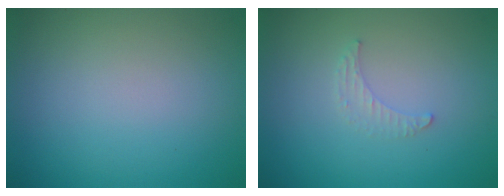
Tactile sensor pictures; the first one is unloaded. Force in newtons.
{"total": 1.1, "press": 1.1, "slide": 0.3}